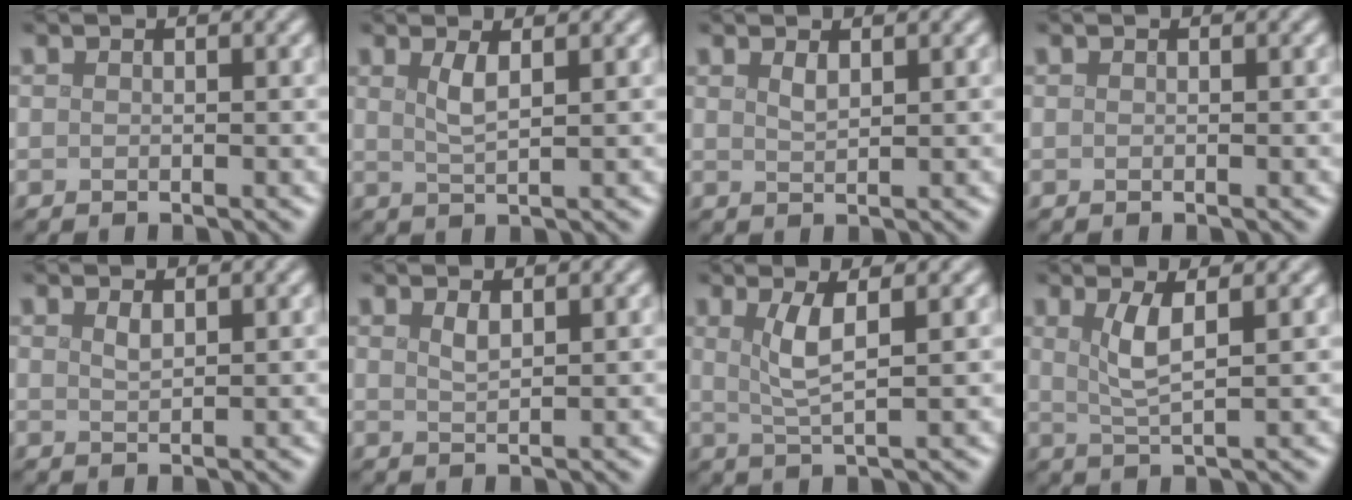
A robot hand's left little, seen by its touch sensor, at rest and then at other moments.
{"total": 2.1, "force": [0.9, 0.5, 1.7], "torque": [-0.033, -0.002, 0.016]}
{"total": 1.1, "force": [0.8, 0.3, 0.7], "torque": [-0.014, 0.000, 0.016]}
{"total": 0.0}
{"total": 1.0, "force": [0.7, 0.3, 0.6], "torque": [-0.014, 0.000, 0.014]}
{"total": 1.2, "force": [0.9, 0.3, 0.8], "torque": [-0.017, 0.000, 0.017]}
{"total": 3.2, "force": [1.0, 0.7, 2.9], "torque": [-0.058, -0.002, 0.023]}
{"total": 3.0, "force": [1.1, 0.7, 2.7], "torque": [-0.054, -0.003, 0.024]}